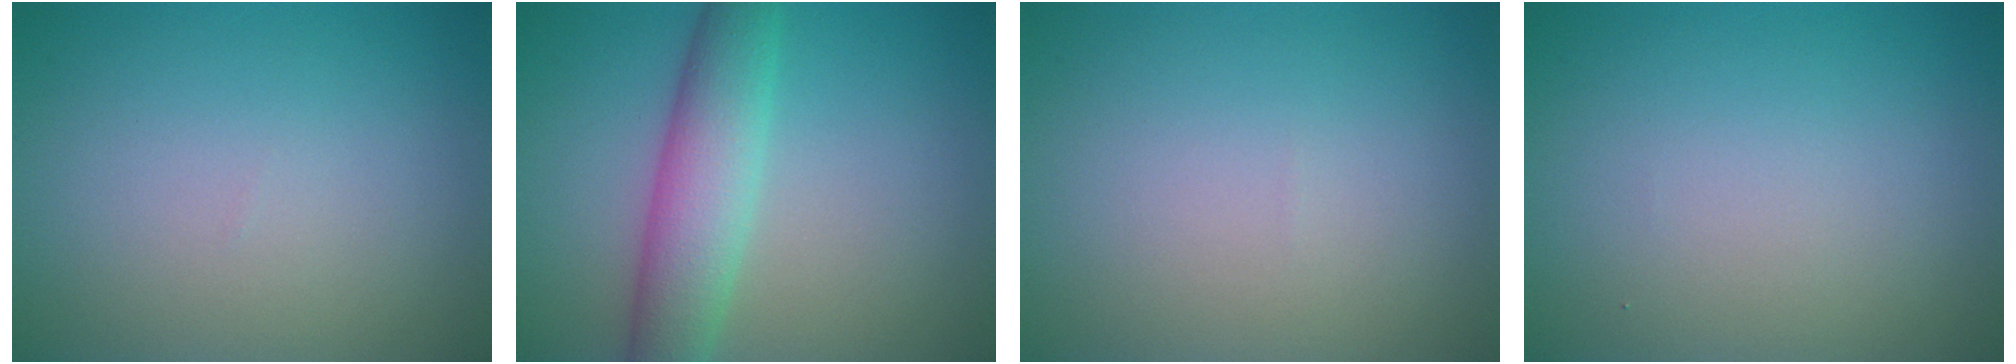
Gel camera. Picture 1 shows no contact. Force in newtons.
{"total": 5.5, "press": 5.5, "slide": 0.4}
{"total": 0.0}
{"total": 0.0}